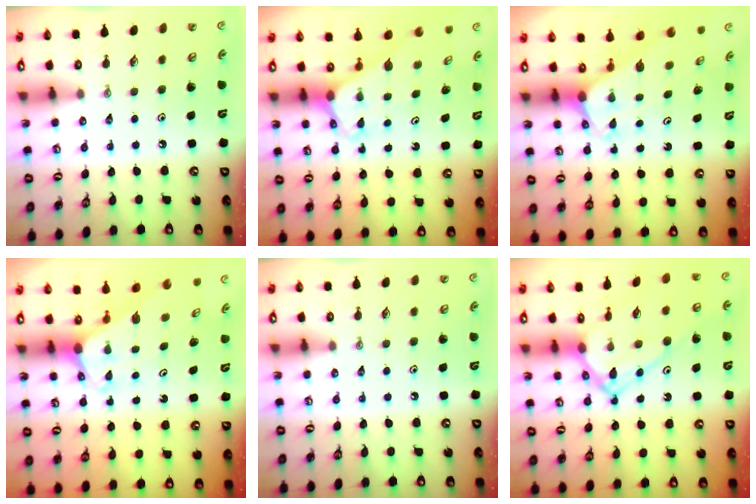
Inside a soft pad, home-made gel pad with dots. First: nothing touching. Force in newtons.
{"total": 2.5, "press": 2.5, "slide": 0.2}
{"total": 1.9, "press": 1.9, "slide": 0.1}
{"total": 1.9, "press": 1.9, "slide": 0.1}
{"total": 0.0}
{"total": 14.3, "press": 14.3, "slide": 1.4}